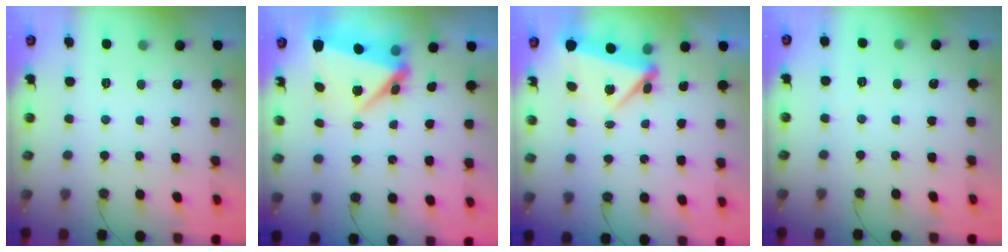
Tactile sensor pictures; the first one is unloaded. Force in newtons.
{"total": 7.2, "press": 6.9, "slide": 2.3}
{"total": 7.3, "press": 7.2, "slide": 0.5}
{"total": 1.4, "press": 1.4, "slide": 0.5}